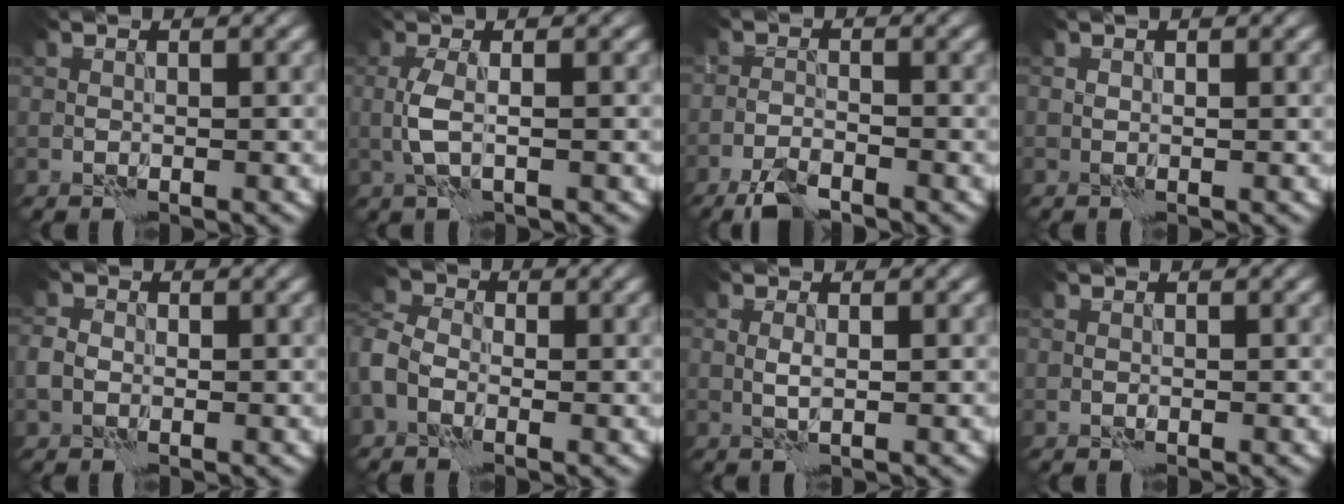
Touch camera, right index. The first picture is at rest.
{"total": 2.3, "force": [-0.1, 0.3, 2.2], "torque": [-0.052, 0.002, -0.002]}
{"total": 3.5, "force": [-2.8, 0.9, 1.9], "torque": [-0.042, -0.003, -0.060]}
{"total": 0.0}
{"total": 1.7, "force": [-0.4, 1.4, 0.9], "torque": [-0.020, 0.000, -0.014]}
{"total": 3.9, "force": [-1.3, 2.9, 2.2], "torque": [-0.049, 0.003, -0.035]}
{"total": 1.0, "force": [0.3, 0.2, 1.0], "torque": [-0.022, 0.001, 0.004]}
{"total": 0.0}